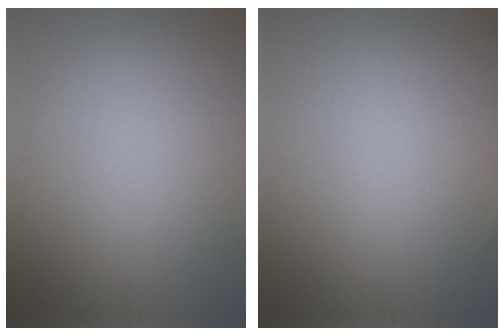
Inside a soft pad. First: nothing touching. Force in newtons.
{"total": 0.0}